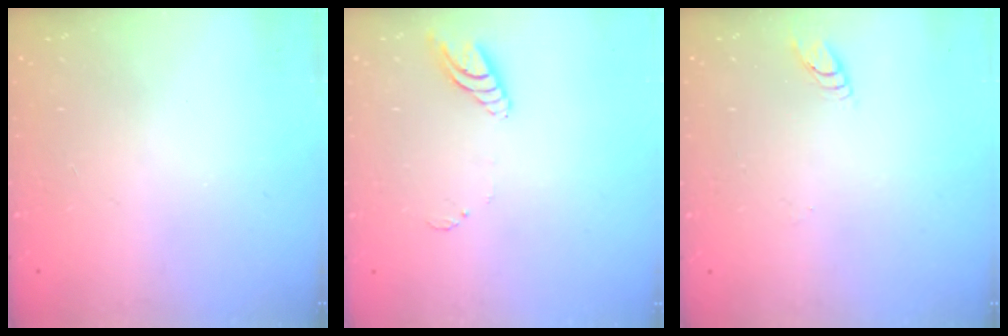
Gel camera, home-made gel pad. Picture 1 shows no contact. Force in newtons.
{"total": 8.8, "press": 8.8, "slide": 0.9}
{"total": 2.8, "press": 2.8, "slide": 0.2}